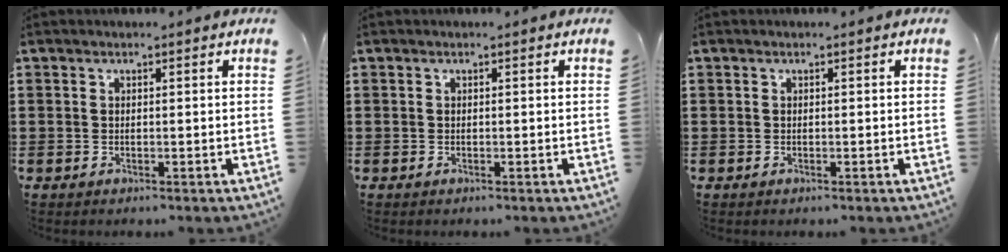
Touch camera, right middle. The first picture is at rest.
{"total": 0.0}
{"total": 0.0}